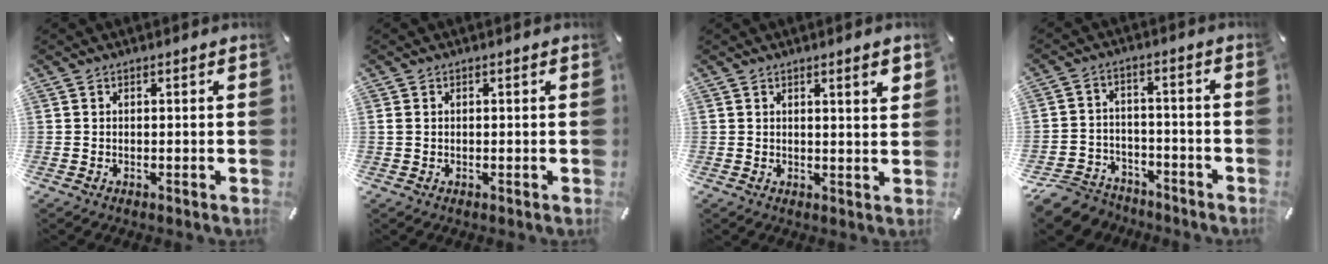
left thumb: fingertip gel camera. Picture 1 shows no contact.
{"total": 0.7, "force": [0.0, 0.5, 0.6], "torque": [-0.011, 0.003, -0.001]}
{"total": 3.5, "force": [1.8, 0.3, 2.9], "torque": [-0.049, -0.006, 0.028]}
{"total": 8.8, "force": [-6.8, 5.2, 2.2], "torque": [-0.040, 0.043, -0.128]}